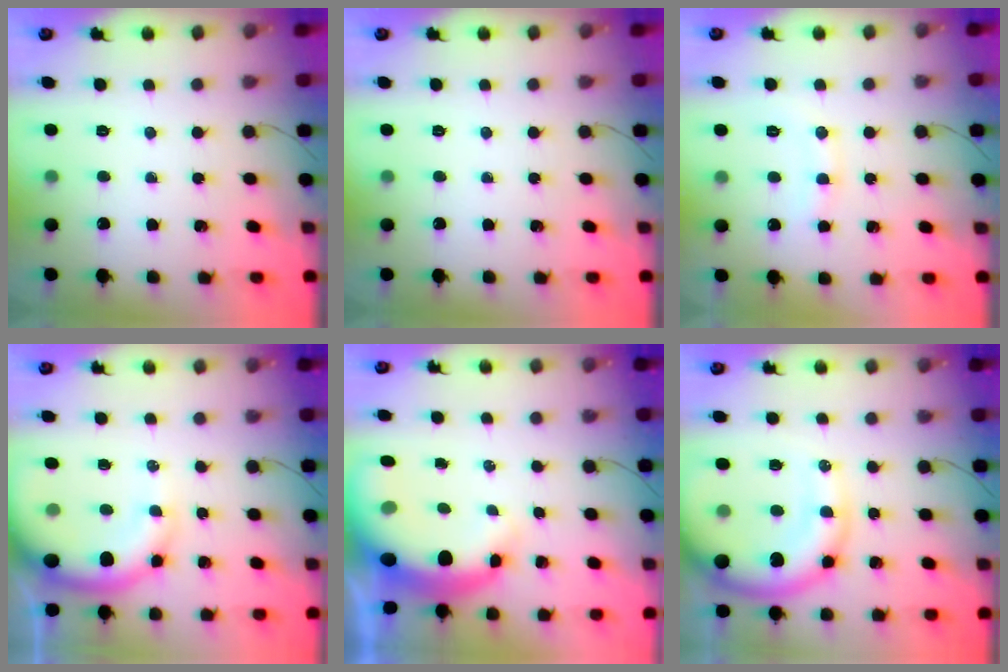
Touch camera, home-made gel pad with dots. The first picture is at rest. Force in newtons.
{"total": 0.0}
{"total": 7.3, "press": 7.2, "slide": 0.9}
{"total": 12.9, "press": 12.6, "slide": 2.6}
{"total": 11.5, "press": 11.2, "slide": 2.6}
{"total": 14.7, "press": 14.2, "slide": 3.7}